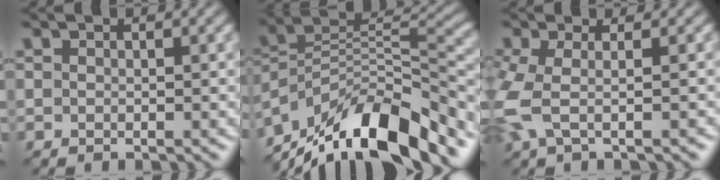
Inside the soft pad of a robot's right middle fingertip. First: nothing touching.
{"total": 12.5, "force": [-9.9, 3.4, 6.7], "torque": [-0.117, 0.021, -0.189]}
{"total": 3.7, "force": [-1.0, 1.4, 3.3], "torque": [-0.097, -0.008, -0.019]}